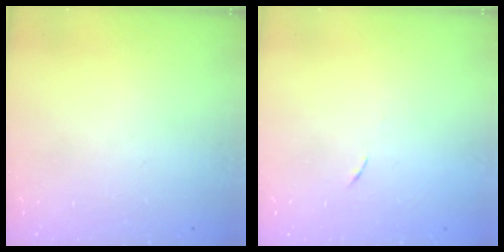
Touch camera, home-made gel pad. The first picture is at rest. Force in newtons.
{"total": 3.8, "press": 3.7, "slide": 0.7}